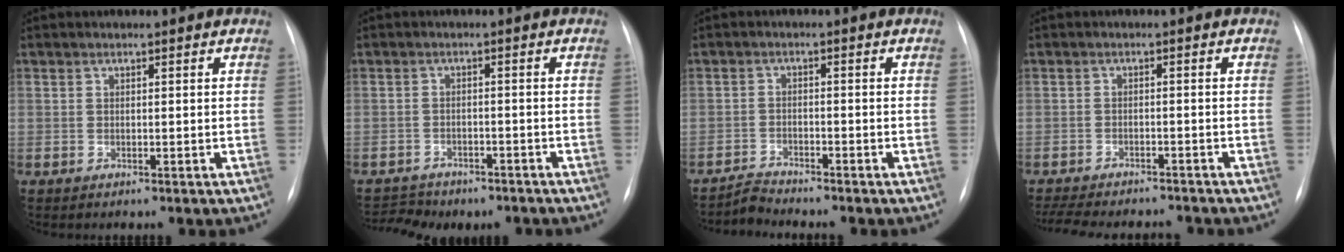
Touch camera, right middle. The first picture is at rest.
{"total": 7.1, "force": [-6.1, 3.3, 1.4], "torque": [-0.027, 0.009, -0.079]}
{"total": 2.4, "force": [-2.3, -0.3, -0.8], "torque": [0.017, -0.017, -0.043]}
{"total": 13.0, "force": [-11.8, 2.9, 4.6], "torque": [-0.096, -0.004, -0.160]}